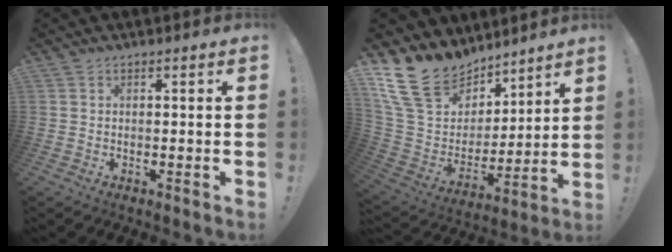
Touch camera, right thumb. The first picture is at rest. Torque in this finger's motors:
{"motor_torque": [1.25, 1.63, 0.32, 0.32, 0.12]}